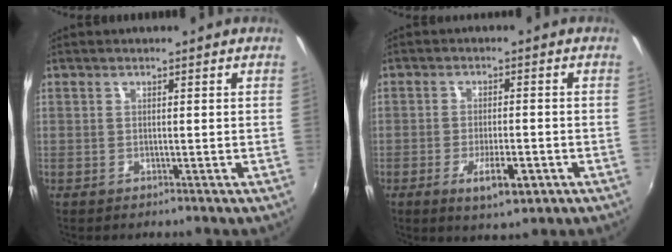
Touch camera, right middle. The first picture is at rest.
{"total": 6.4, "force": [-2.9, 1.9, 5.4], "torque": [-0.107, -0.016, -0.045]}